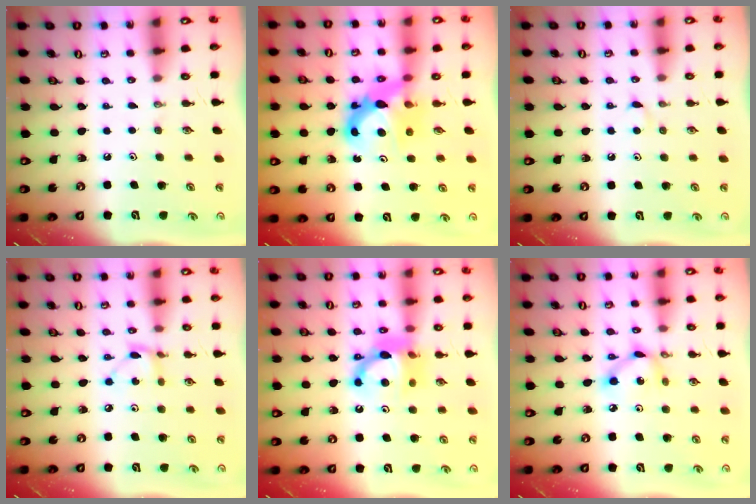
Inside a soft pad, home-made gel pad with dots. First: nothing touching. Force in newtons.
{"total": 8.9, "press": 8.8, "slide": 0.6}
{"total": 2.8, "press": 2.8, "slide": 0.5}
{"total": 3.0, "press": 3.0, "slide": 0.2}
{"total": 11.1, "press": 11.0, "slide": 1.1}
{"total": 7.3, "press": 7.3, "slide": 0.4}